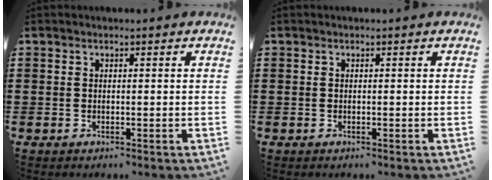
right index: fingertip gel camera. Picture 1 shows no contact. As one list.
[{"total": 0.0}]